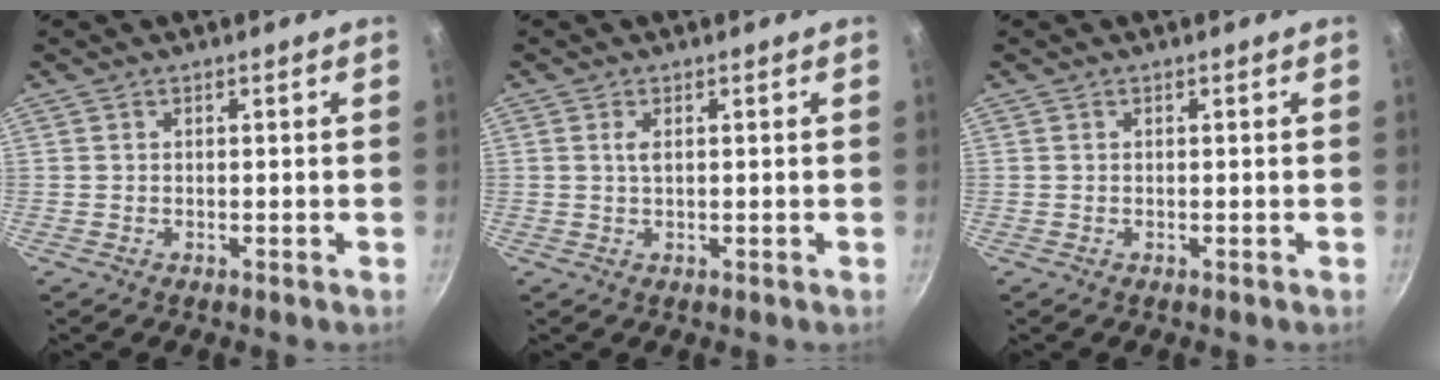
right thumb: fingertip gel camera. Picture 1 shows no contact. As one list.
[{"total": 1.3, "force": [0.4, 0.5, 1.2], "torque": [-0.022, -0.001, 0.008]}, {"total": 0.0}]